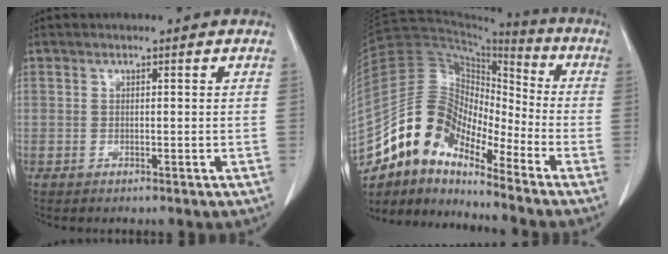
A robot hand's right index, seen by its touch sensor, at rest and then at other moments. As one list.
[{"total": 15.0, "force": [-10.9, 6.3, 8.1], "torque": [-0.154, 0.061, -0.202]}]